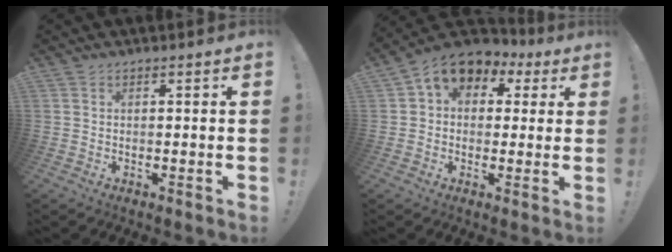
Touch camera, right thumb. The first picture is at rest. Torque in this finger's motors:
{"motor_torque": [0.61, 2.16, 1.29, 0.33, 0.08]}